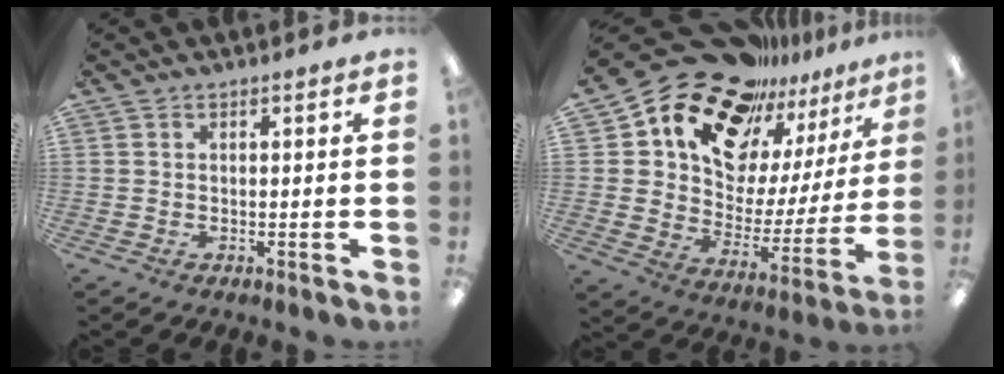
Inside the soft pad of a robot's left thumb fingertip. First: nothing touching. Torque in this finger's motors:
{"motor_torque": [2.37, 2.37, 1.38, -1.39, 0.35]}